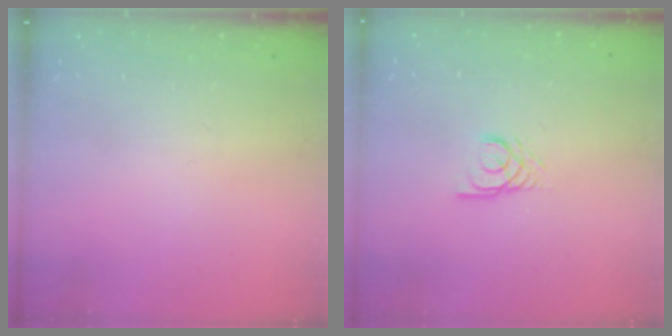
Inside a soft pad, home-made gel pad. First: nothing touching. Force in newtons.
{"total": 2.7, "press": 2.7, "slide": 0.2}